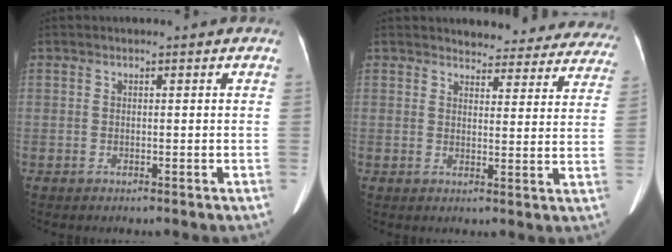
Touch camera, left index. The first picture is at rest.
{"total": 16.4, "force": [15.5, 4.6, 2.8], "torque": [0.003, -0.037, 0.154]}